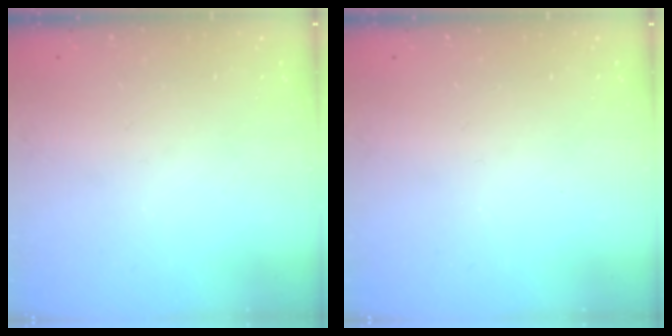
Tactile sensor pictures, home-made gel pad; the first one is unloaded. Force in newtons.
{"total": 0.0}